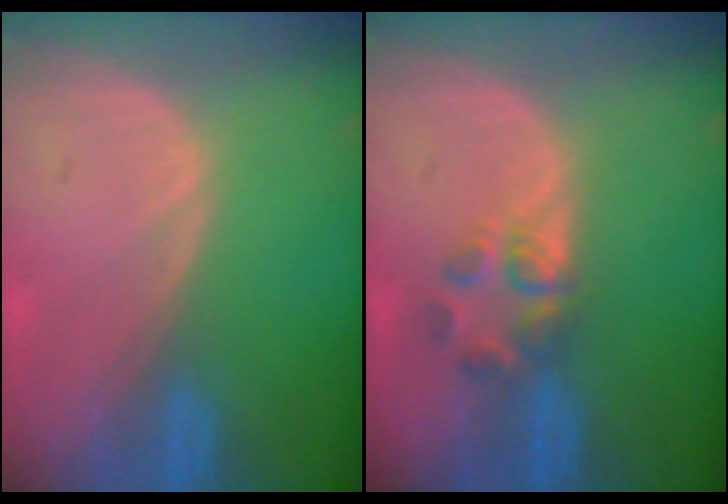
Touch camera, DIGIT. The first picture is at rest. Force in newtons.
{"total": 3.7, "press": 3.5, "slide": 0.9}